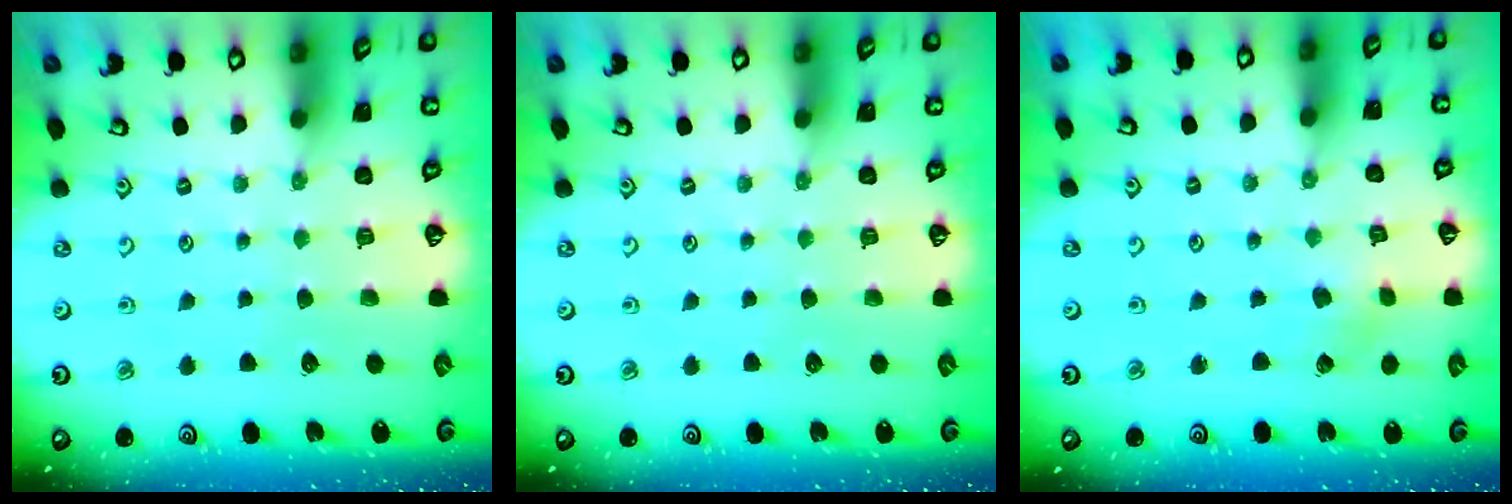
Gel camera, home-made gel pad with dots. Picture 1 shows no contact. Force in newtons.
{"total": 0.0}
{"total": 2.1, "press": 2.0, "slide": 0.3}